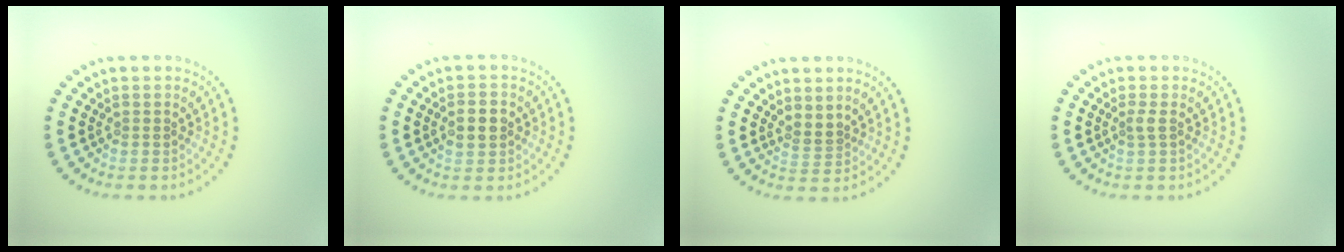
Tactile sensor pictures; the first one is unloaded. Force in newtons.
{"total": 2.3, "press": 2.3, "slide": 0.2}
{"total": 1.6, "press": 1.2, "slide": 1.1}
{"total": 1.0, "press": 0.7, "slide": 0.7}